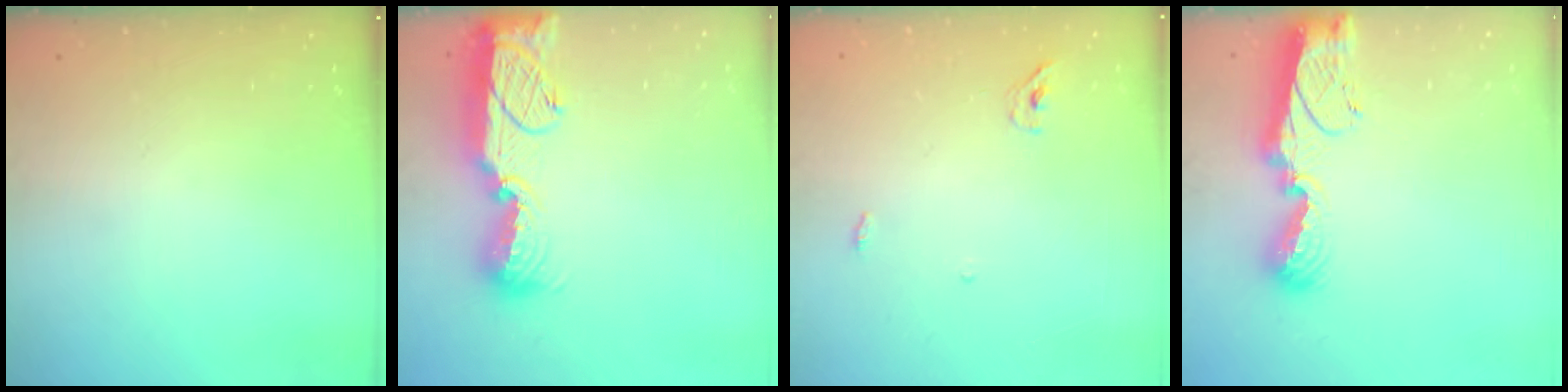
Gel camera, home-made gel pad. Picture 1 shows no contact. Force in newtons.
{"total": 16.5, "press": 16.4, "slide": 1.6}
{"total": 3.9, "press": 3.7, "slide": 1.2}
{"total": 11.3, "press": 11.2, "slide": 1.0}